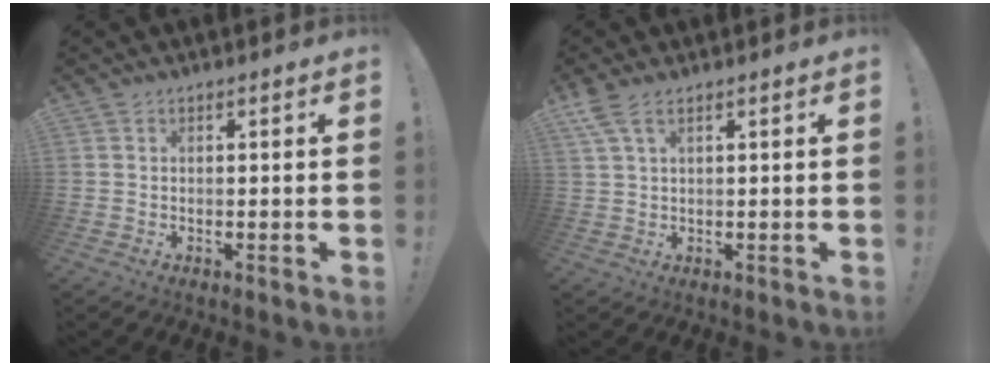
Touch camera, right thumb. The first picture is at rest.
{"total": 4.4, "force": [2.6, 1.4, 3.3], "torque": [-0.070, -0.003, 0.051]}